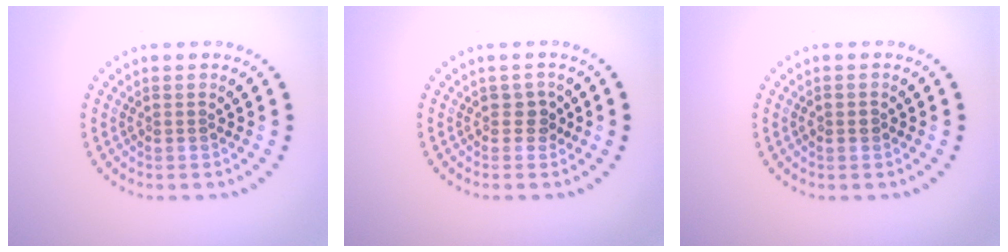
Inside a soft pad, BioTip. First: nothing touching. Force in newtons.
{"total": 1.4, "press": 1.2, "slide": 0.7}
{"total": 0.9, "press": 0.9, "slide": 0.1}